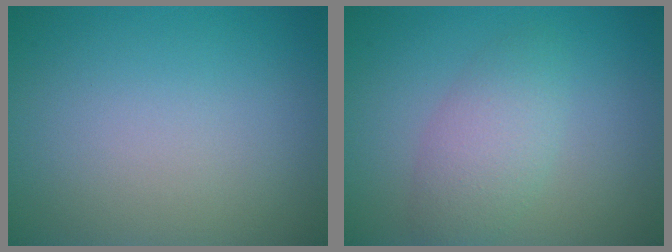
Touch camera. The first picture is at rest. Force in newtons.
{"total": 3.3, "press": 3.3, "slide": 0.0}